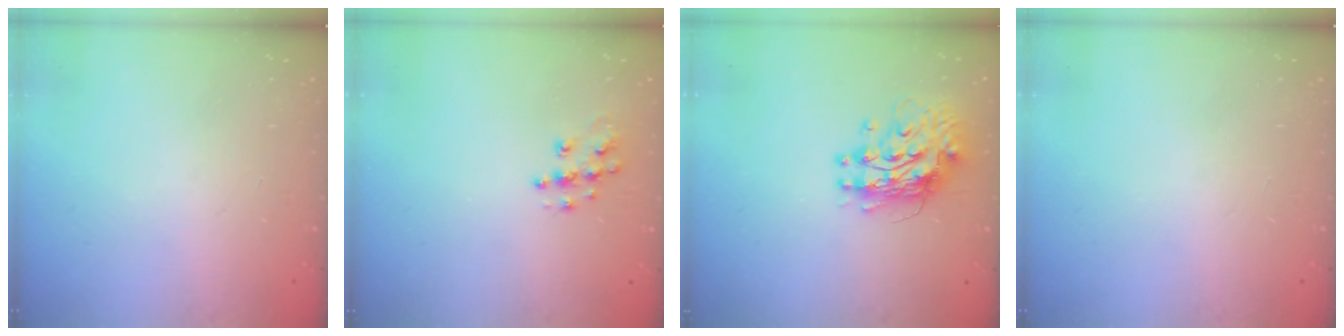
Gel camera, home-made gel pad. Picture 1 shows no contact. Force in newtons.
{"total": 8.5, "press": 8.5, "slide": 0.4}
{"total": 11.0, "press": 10.9, "slide": 1.0}
{"total": 0.0}